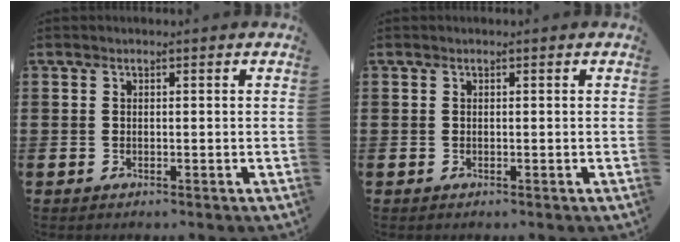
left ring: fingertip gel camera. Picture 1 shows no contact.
{"total": 0.0}